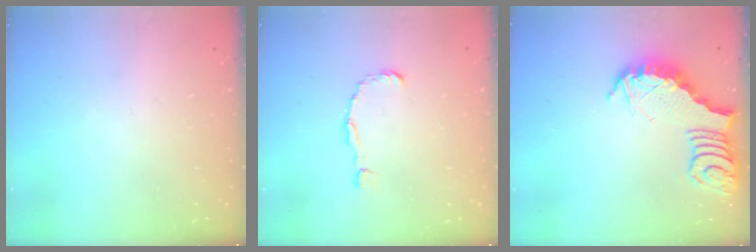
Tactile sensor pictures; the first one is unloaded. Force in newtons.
{"total": 1.6, "press": 1.5, "slide": 0.1}
{"total": 4.5, "press": 4.4, "slide": 0.9}